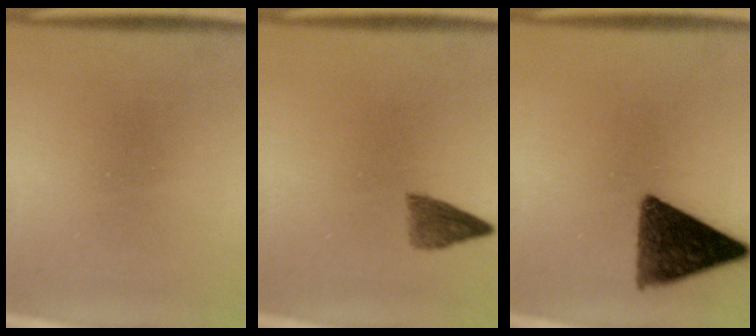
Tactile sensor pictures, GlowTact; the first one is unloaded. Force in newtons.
{"total": 3.0}
{"total": 11.0}